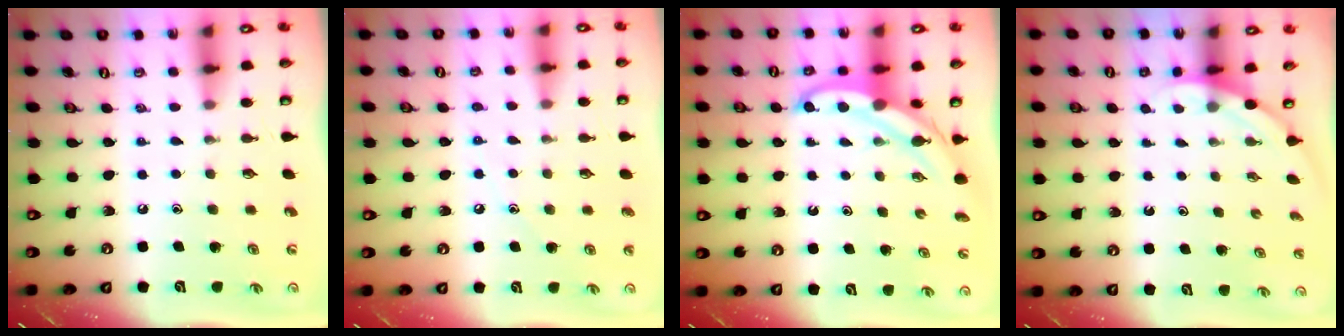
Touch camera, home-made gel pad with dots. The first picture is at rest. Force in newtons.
{"total": 5.0, "press": 4.9, "slide": 0.6}
{"total": 5.6, "press": 5.6, "slide": 0.2}
{"total": 2.2, "press": 2.2, "slide": 0.0}